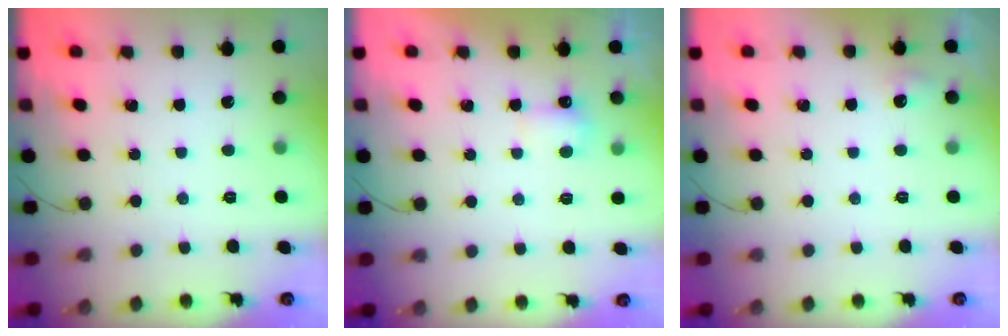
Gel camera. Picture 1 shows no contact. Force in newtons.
{"total": 2.8, "press": 2.7, "slide": 0.6}
{"total": 4.0, "press": 3.8, "slide": 1.2}